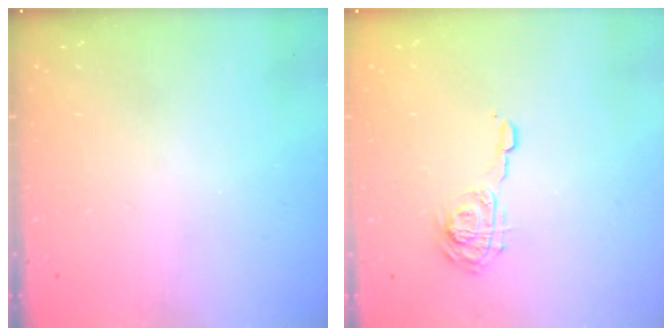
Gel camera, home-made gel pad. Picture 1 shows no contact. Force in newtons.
{"total": 7.4, "press": 7.4, "slide": 0.3}